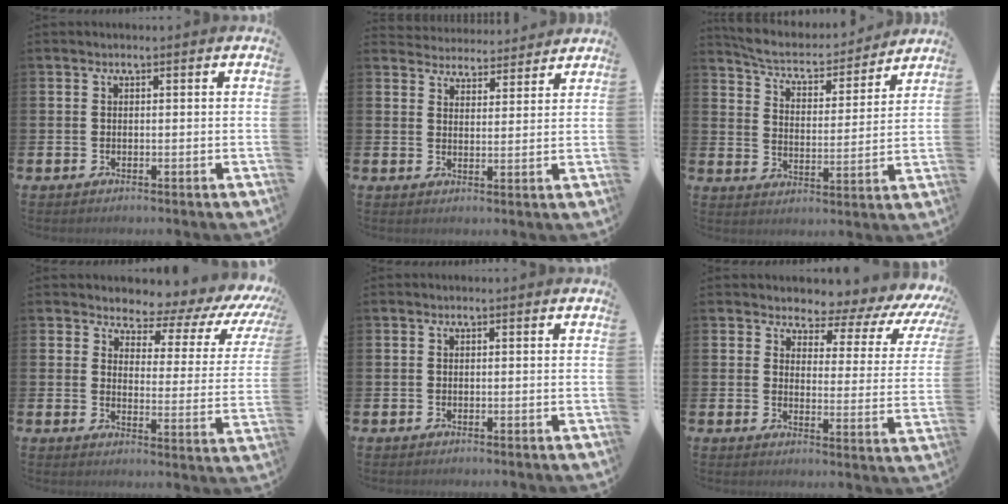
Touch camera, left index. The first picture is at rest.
{"total": 4.3, "force": [4.2, 0.7, -0.5], "torque": [0.000, -0.034, 0.074]}
{"total": 6.3, "force": [5.9, 1.5, 1.6], "torque": [-0.061, -0.048, 0.098]}
{"total": 4.2, "force": [3.8, 1.8, 0.6], "torque": [-0.012, -0.049, 0.050]}
{"total": 0.0}
{"total": 3.7, "force": [3.1, 1.9, 0.7], "torque": [-0.011, -0.044, 0.039]}